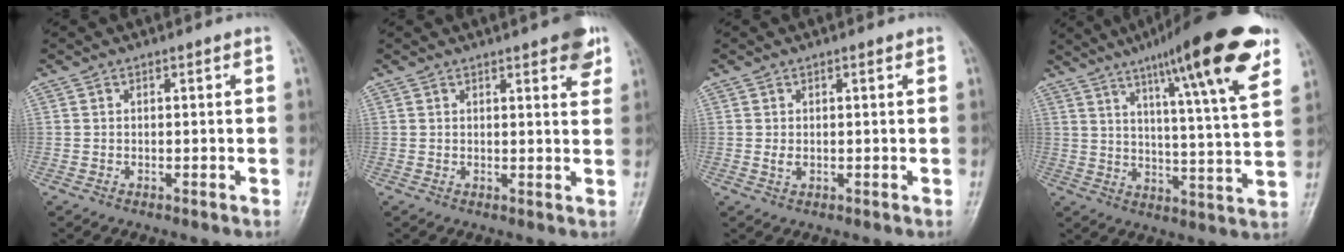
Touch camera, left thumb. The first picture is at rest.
{"total": 6.2, "force": [3.8, 1.8, 4.6], "torque": [-0.042, -0.012, 0.044]}
{"total": 1.7, "force": [0.4, 1.0, 1.4], "torque": [-0.020, -0.003, 0.009]}
{"total": 21.3, "force": [12.4, 2.8, 17.1], "torque": [-0.234, -0.041, 0.178]}